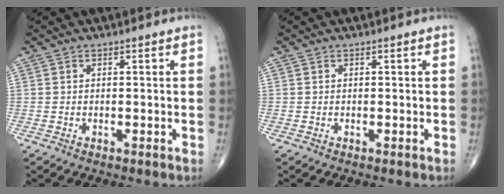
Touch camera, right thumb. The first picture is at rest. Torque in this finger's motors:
{"motor_torque": [0.01, 0.01, 0.00, 0.00, 0.01]}